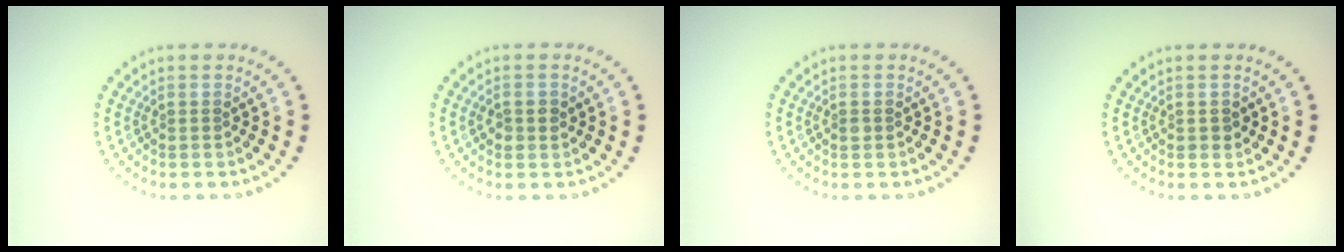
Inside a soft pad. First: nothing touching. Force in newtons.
{"total": 1.4, "press": 1.4, "slide": 0.2}
{"total": 0.6, "press": 0.6, "slide": 0.1}
{"total": 0.8, "press": 0.8, "slide": 0.2}